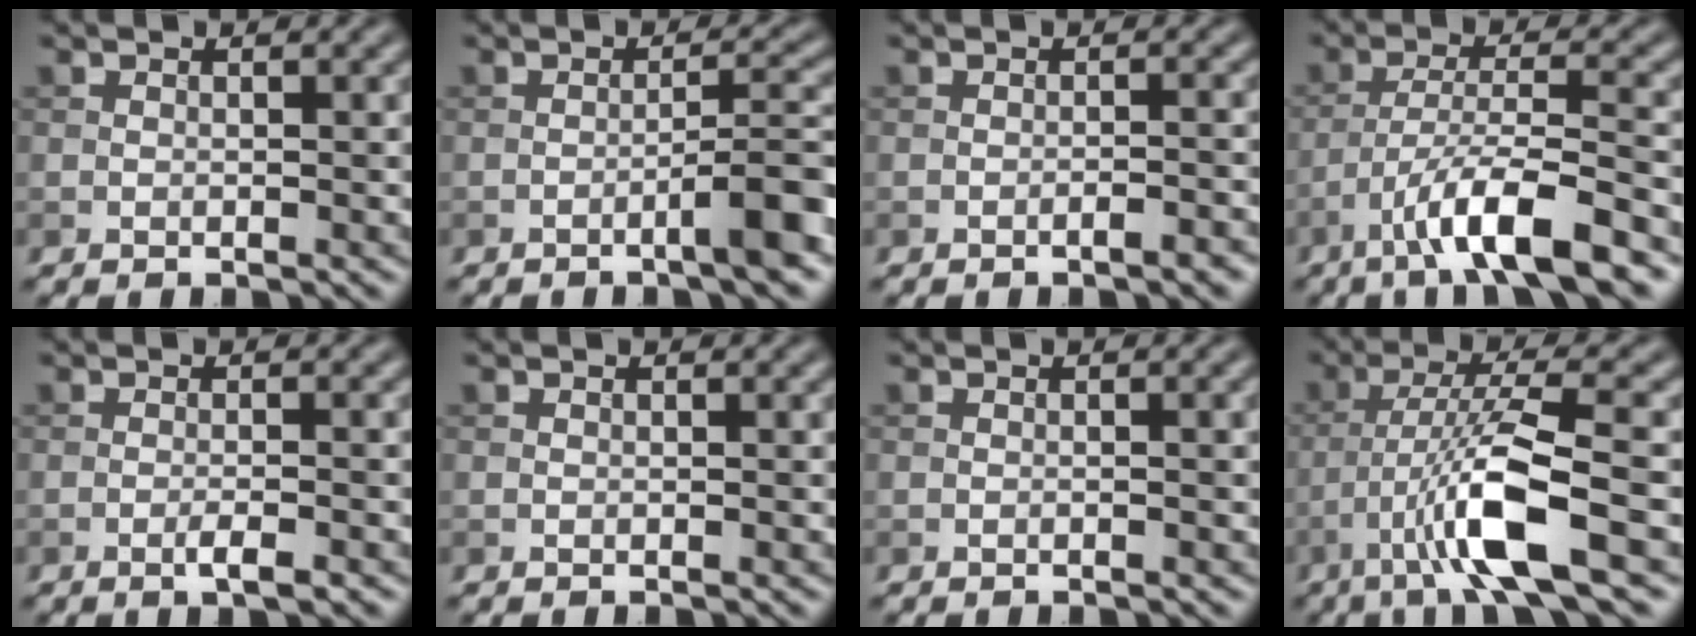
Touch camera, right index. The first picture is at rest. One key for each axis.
{"total": 4.2, "fx": -2.1, "fy": 0.5, "fz": 3.6, "tx": -0.048, "ty": 0.017, "tz": -0.040}
{"total": 1.9, "fx": -1.1, "fy": 0.4, "fz": 1.5, "tx": -0.019, "ty": 0.006, "tz": -0.018}
{"total": 8.1, "fx": -5.0, "fy": 1.5, "fz": 6.2, "tx": -0.103, "ty": 0.007, "tz": -0.088}
{"total": 1.9, "fx": -0.8, "fy": 0.3, "fz": 1.6, "tx": -0.025, "ty": 0.003, "tz": -0.017}
{"total": 0.0}
{"total": 1.1, "fx": -0.1, "fy": 0.2, "fz": 1.1, "tx": -0.013, "ty": 0.000, "tz": -0.003}
{"total": 7.7, "fx": -3.4, "fy": 0.9, "fz": 6.8, "tx": -0.130, "ty": 0.010, "tz": -0.067}